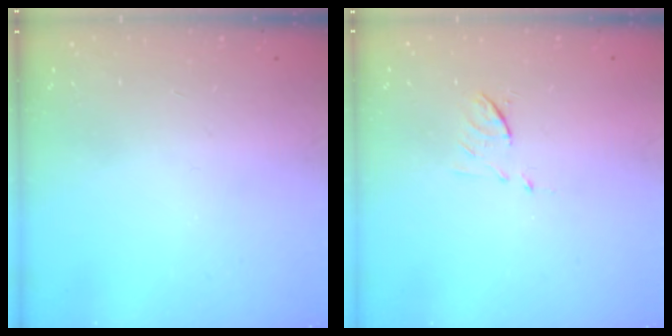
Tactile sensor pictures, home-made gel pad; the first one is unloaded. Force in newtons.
{"total": 6.0, "press": 5.9, "slide": 0.6}